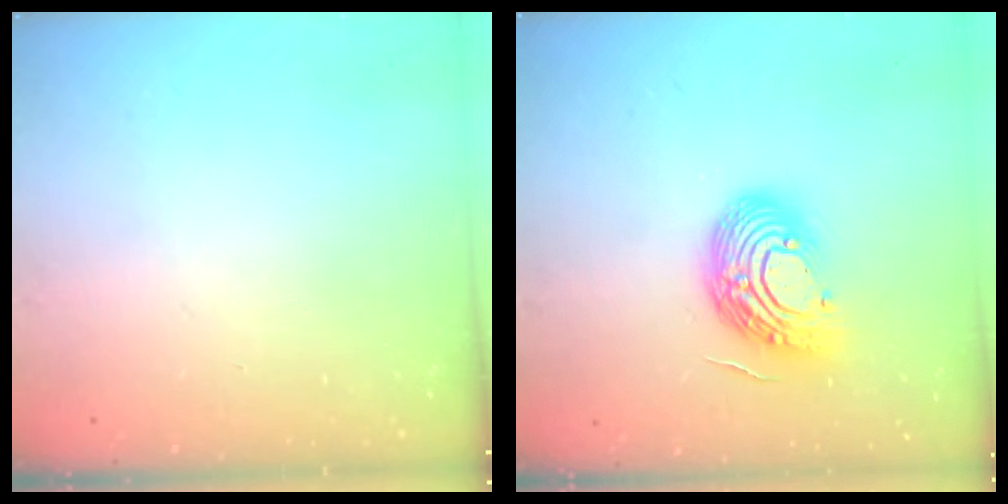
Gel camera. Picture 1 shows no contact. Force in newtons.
{"total": 14.4, "press": 14.3, "slide": 1.4}